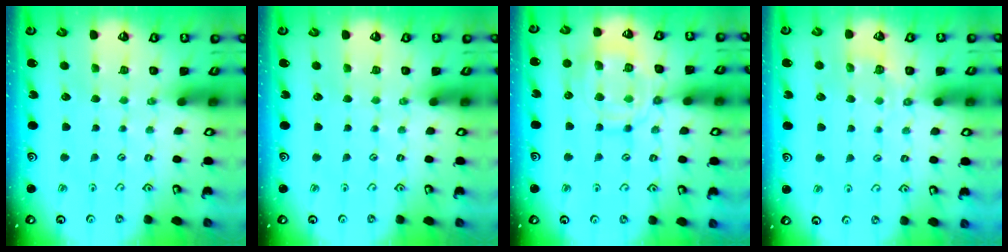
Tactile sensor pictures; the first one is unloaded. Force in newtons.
{"total": 0.0}
{"total": 15.8, "press": 15.7, "slide": 1.3}
{"total": 3.0, "press": 2.5, "slide": 1.6}